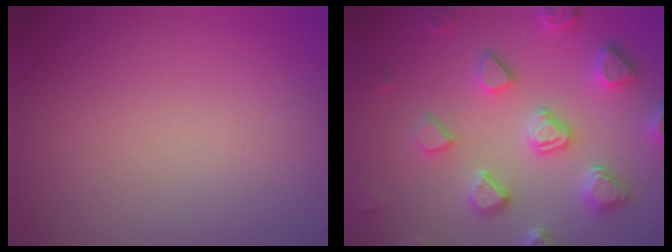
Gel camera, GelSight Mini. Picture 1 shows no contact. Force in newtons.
{"total": 5.5, "press": 4.9, "slide": 2.5}